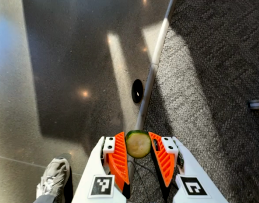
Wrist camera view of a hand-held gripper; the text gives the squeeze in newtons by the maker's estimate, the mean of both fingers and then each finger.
{"total": 6.8, "left": 6.5, "right": 7.1}